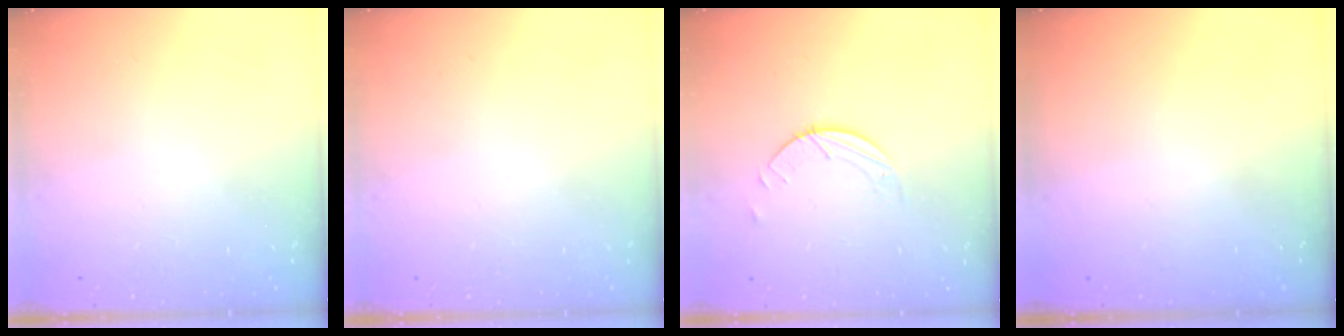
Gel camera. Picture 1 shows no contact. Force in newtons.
{"total": 0.0}
{"total": 1.5, "press": 1.5, "slide": 0.1}
{"total": 0.0}